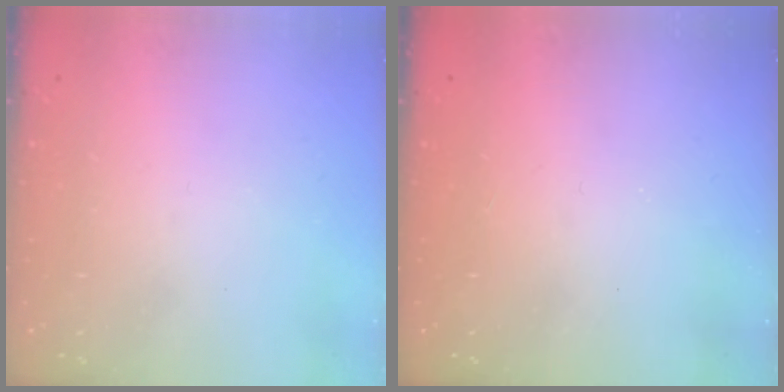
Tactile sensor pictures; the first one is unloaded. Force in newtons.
{"total": 0.9, "press": 0.9, "slide": 0.1}